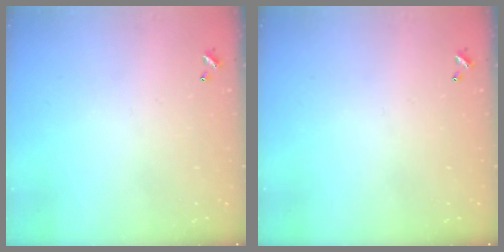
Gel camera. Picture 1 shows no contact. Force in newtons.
{"total": 0.0}